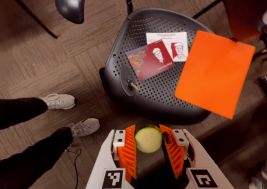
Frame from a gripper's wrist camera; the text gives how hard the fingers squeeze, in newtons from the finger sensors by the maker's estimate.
{"total": 13.8, "left": 14.6, "right": 13.0}